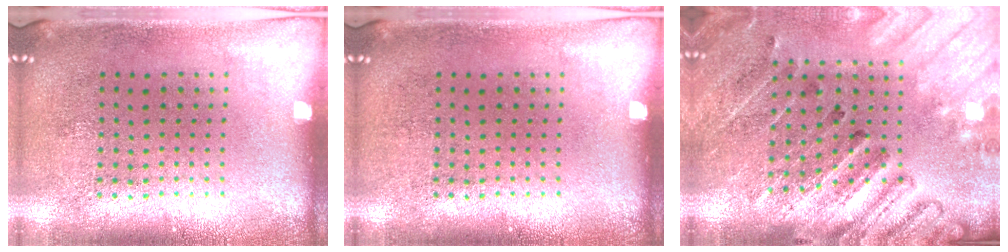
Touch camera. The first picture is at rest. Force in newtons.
{"total": 0.0}
{"total": 2.6, "press": 2.6, "slide": 0.2}